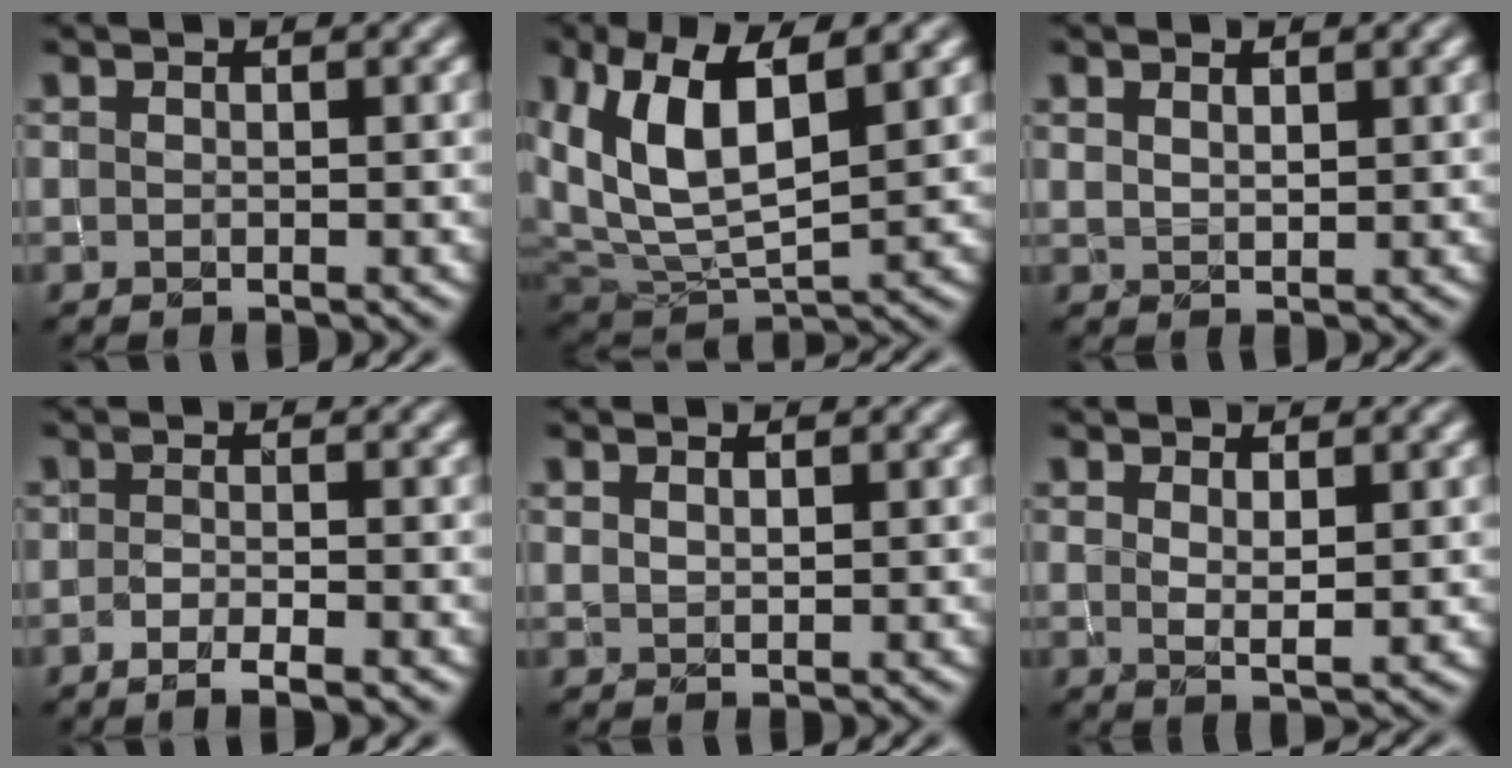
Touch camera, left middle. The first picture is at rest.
{"total": 8.8, "force": [3.2, 4.4, 6.9], "torque": [-0.148, 0.004, 0.058]}
{"total": 1.2, "force": [1.0, 0.5, 0.5], "torque": [-0.014, 0.002, 0.022]}
{"total": 2.4, "force": [-1.5, 0.5, 1.8], "torque": [-0.033, -0.002, -0.028]}
{"total": 0.9, "force": [0.8, 0.3, 0.2], "torque": [-0.010, 0.004, 0.016]}
{"total": 1.7, "force": [0.9, 0.4, 1.4], "torque": [-0.025, -0.005, 0.020]}